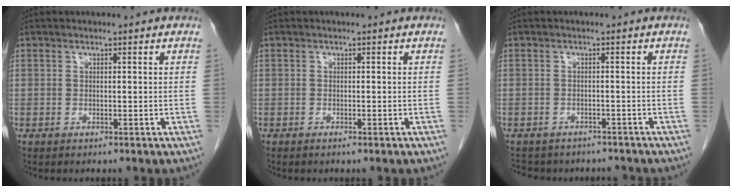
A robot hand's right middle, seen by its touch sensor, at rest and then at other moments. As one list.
[{"total": 0.9, "force": [-0.7, 0.1, 0.6], "torque": [-0.011, -0.001, -0.007]}, {"total": 8.8, "force": [-7.7, 3.9, 1.9], "torque": [-0.034, 0.005, -0.091]}]